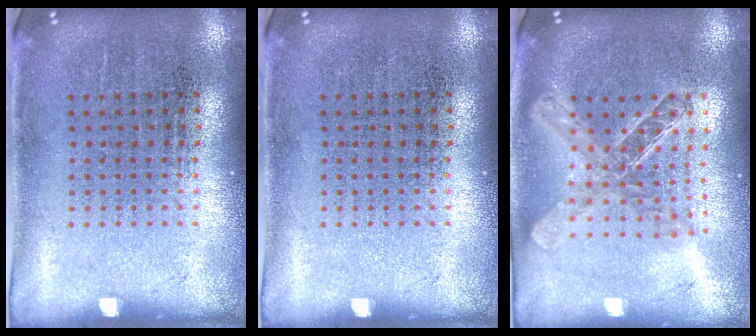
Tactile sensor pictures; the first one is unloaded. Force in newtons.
{"total": 0.0}
{"total": 1.9, "press": 1.7, "slide": 1.0}